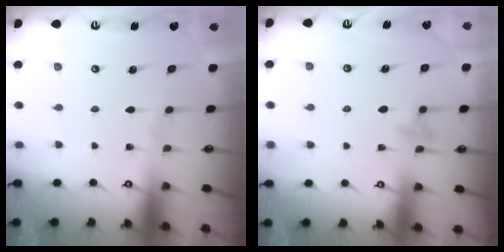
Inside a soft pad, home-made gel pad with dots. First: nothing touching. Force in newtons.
{"total": 5.5, "press": 5.5, "slide": 1.0}